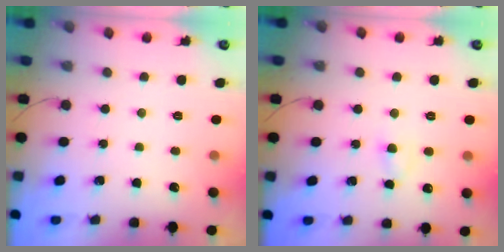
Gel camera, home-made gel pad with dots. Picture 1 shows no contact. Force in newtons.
{"total": 3.3, "press": 3.1, "slide": 1.1}